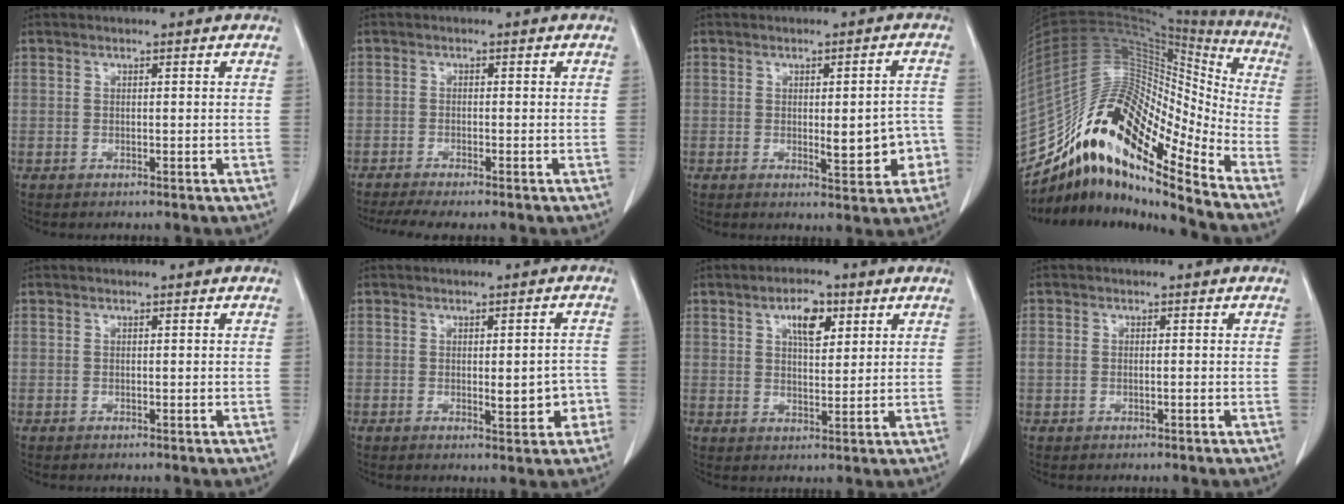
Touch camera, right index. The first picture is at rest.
{"total": 5.8, "force": [-4.7, 0.7, 3.4], "torque": [-0.050, -0.009, -0.074]}
{"total": 7.0, "force": [-1.5, 2.4, 6.4], "torque": [-0.074, 0.009, -0.012]}
{"total": 18.2, "force": [-13.7, 3.5, 11.6], "torque": [-0.202, 0.072, -0.244]}
{"total": 0.0}
{"total": 4.7, "force": [-1.1, 1.7, 4.2], "torque": [-0.050, 0.002, -0.008]}
{"total": 5.7, "force": [2.7, 2.4, 4.4], "torque": [-0.075, 0.004, 0.044]}
{"total": 1.5, "force": [-0.2, 1.0, 1.1], "torque": [-0.029, 0.011, 0.002]}